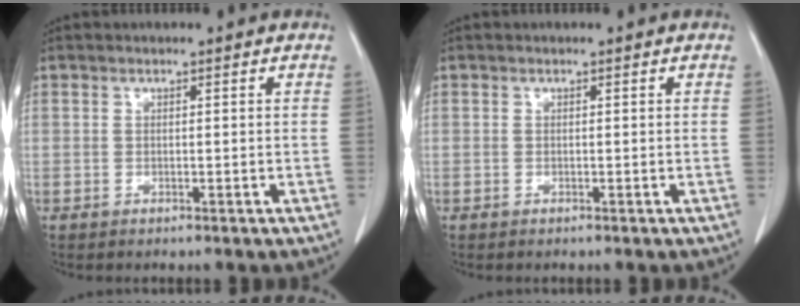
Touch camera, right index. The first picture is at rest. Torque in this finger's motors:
{"motor_torque": [0.00, 0.13, 0.01, 0.00]}